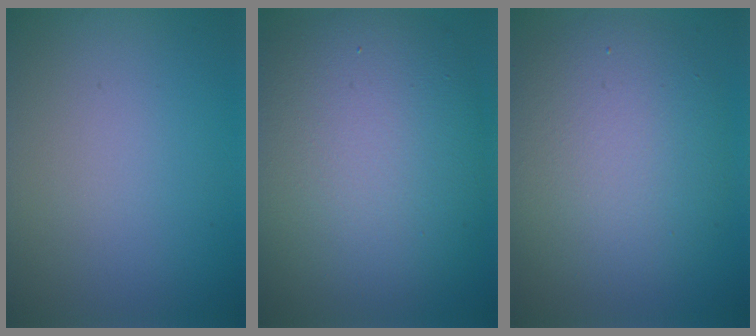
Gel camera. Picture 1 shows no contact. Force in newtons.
{"total": 12.4, "press": 12.3, "slide": 1.1}
{"total": 8.3, "press": 8.2, "slide": 0.2}